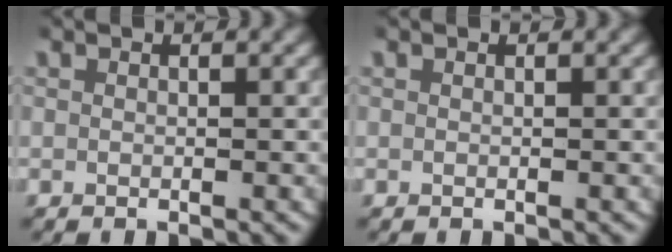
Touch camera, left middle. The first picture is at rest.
{"total": 0.0}